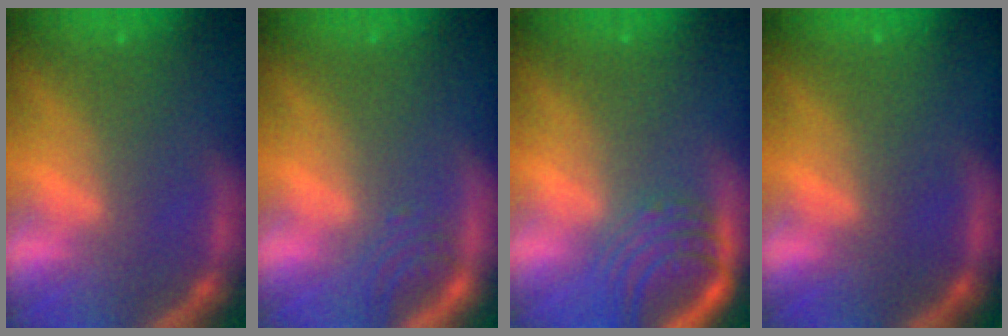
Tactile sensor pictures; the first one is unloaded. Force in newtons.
{"total": 2.0}
{"total": 6.1}
{"total": 0.0}